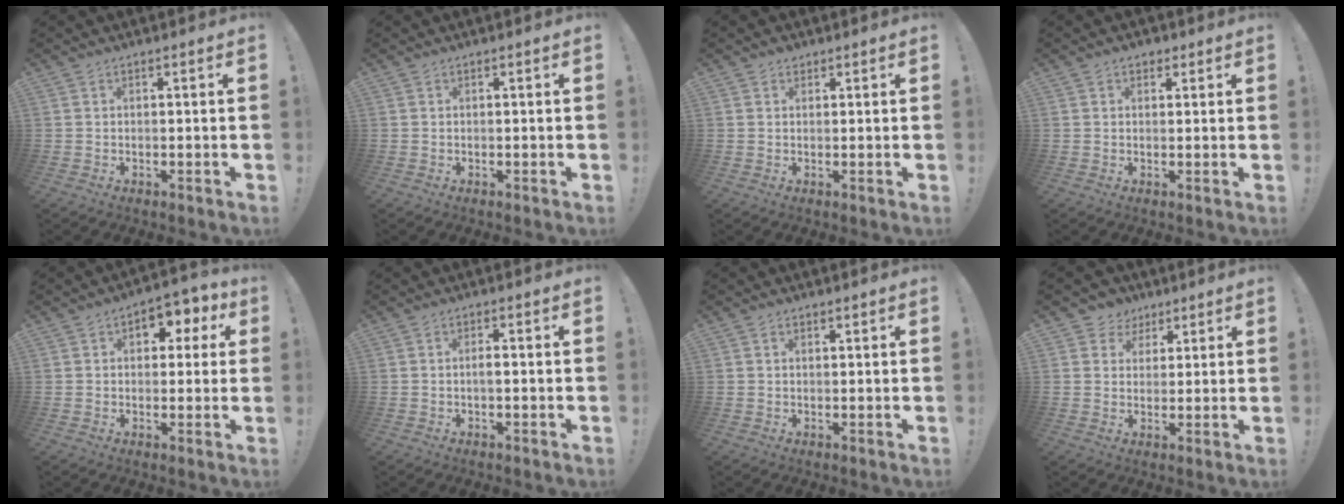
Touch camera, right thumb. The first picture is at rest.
{"total": 0.0}
{"total": 1.6, "force": [1.2, 1.1, 0.3], "torque": [-0.005, -0.002, 0.022]}
{"total": 2.0, "force": [1.0, 1.6, 0.8], "torque": [-0.007, 0.000, 0.017]}
{"total": 6.3, "force": [1.9, 4.7, 3.8], "torque": [-0.041, -0.006, 0.032]}
{"total": 2.0, "force": [-0.6, 0.4, 1.8], "torque": [-0.040, 0.007, -0.010]}
{"total": 0.9, "force": [0.6, 0.5, 0.5], "torque": [-0.008, 0.001, 0.011]}
{"total": 5.6, "force": [2.2, 5.1, 0.6], "torque": [-0.012, -0.012, 0.046]}